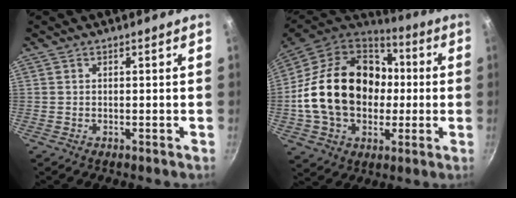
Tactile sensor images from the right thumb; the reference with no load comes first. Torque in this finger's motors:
{"motor_torque": [-0.48, 2.82, 1.73, -0.59, 0.30]}